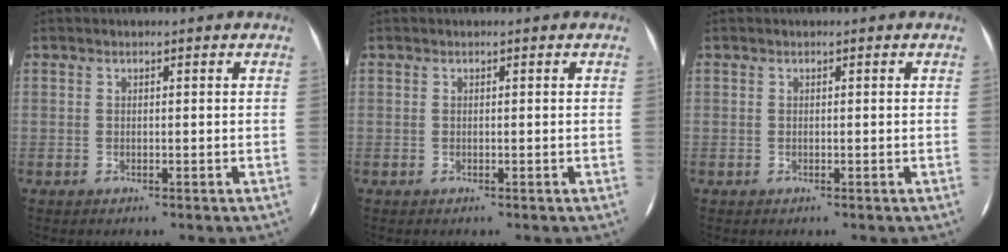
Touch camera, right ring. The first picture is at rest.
{"total": 0.0}
{"total": 0.0}